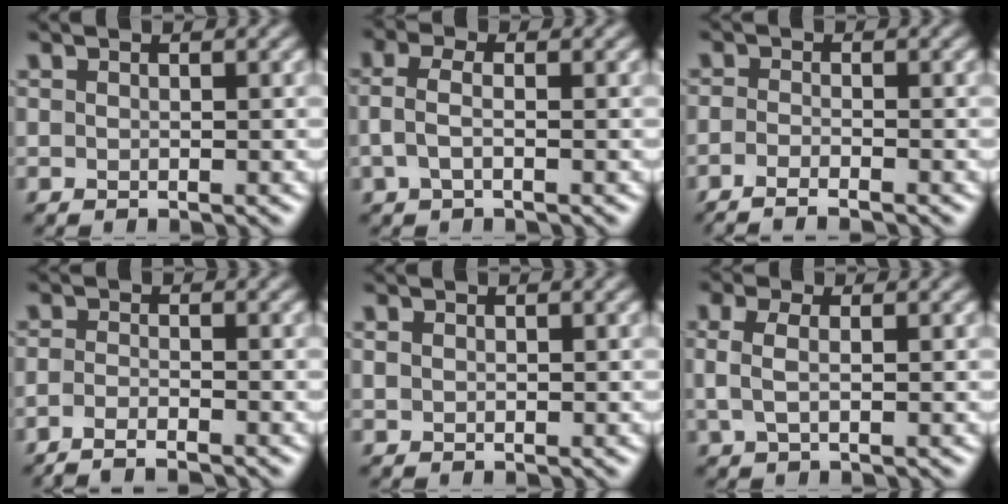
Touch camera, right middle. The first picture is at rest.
{"total": 2.2, "force": [-0.3, 1.0, 2.0], "torque": [-0.050, 0.002, -0.011]}
{"total": 2.7, "force": [-1.9, 0.6, 1.9], "torque": [-0.037, -0.007, -0.040]}
{"total": 2.7, "force": [-2.1, 0.5, 1.7], "torque": [-0.031, -0.004, -0.046]}
{"total": 0.7, "force": [0.2, 0.5, 0.3], "torque": [-0.007, -0.001, 0.005]}
{"total": 2.1, "force": [0.4, 1.0, 1.8], "torque": [-0.043, 0.005, 0.004]}